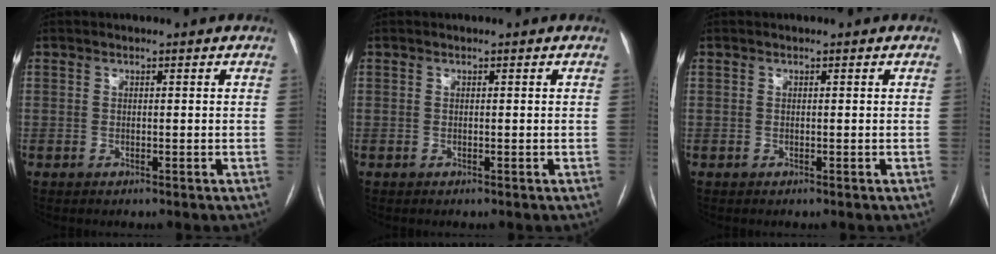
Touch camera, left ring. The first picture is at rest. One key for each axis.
{"total": 0.0}
{"total": 0.0}